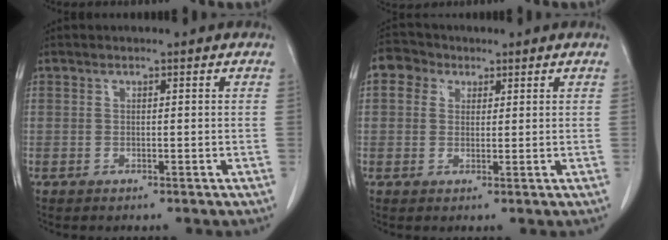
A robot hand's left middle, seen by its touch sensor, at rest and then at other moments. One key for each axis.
{"total": 4.5, "fx": 2.0, "fy": 3.8, "fz": 1.5, "tx": -0.029, "ty": 0.017, "tz": 0.036}